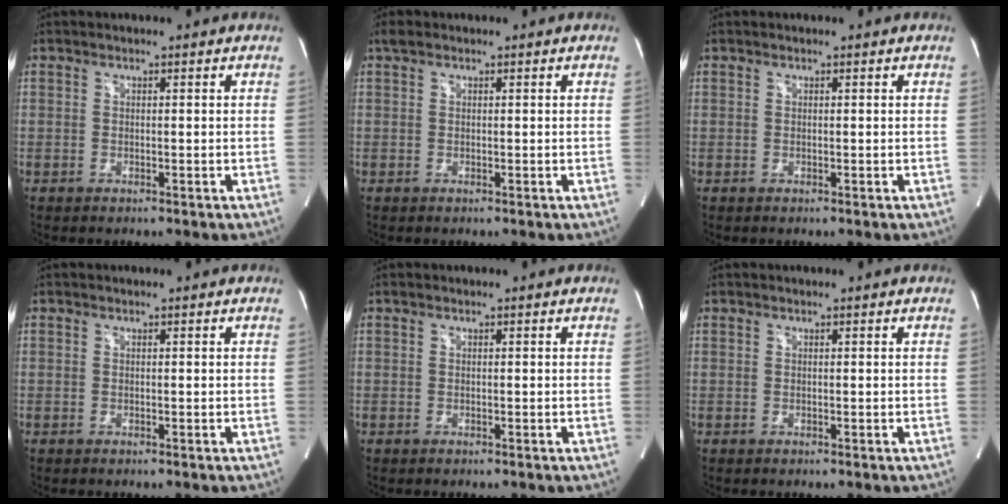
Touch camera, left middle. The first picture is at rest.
{"total": 1.0, "force": [0.7, 0.5, 0.5], "torque": [-0.014, 0.012, 0.014]}
{"total": 0.0}
{"total": 0.0}
{"total": 0.0}
{"total": 0.0}